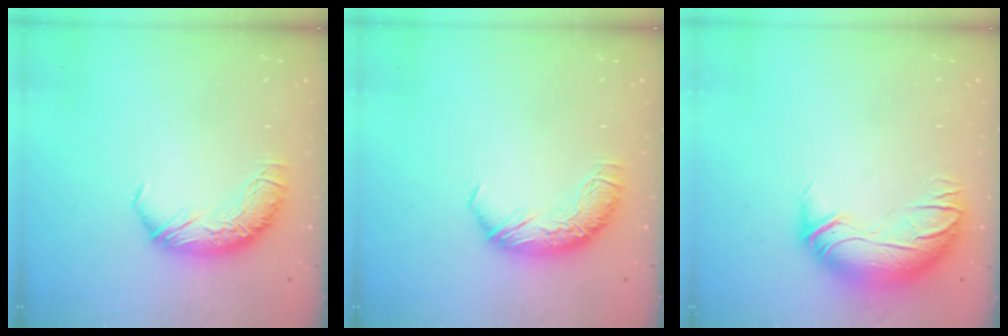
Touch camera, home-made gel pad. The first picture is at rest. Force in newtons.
{"total": 0.0}
{"total": 3.0, "press": 0.4, "slide": 2.9}